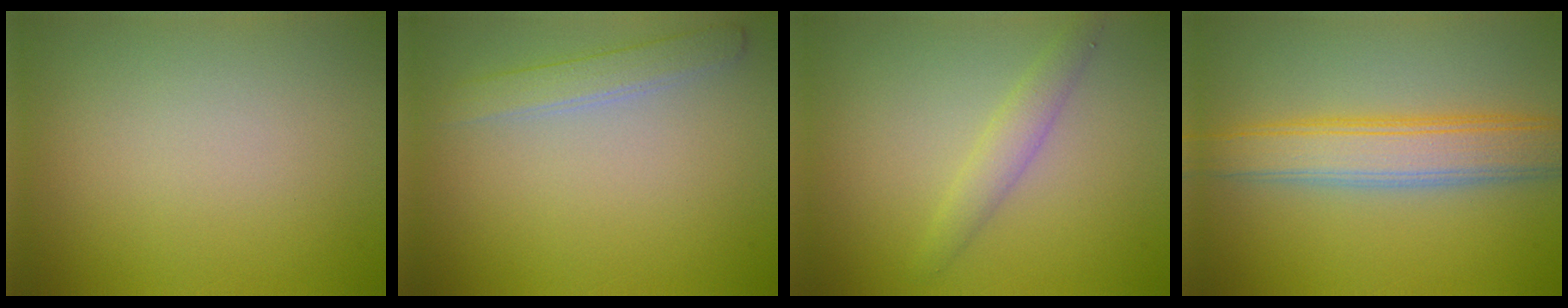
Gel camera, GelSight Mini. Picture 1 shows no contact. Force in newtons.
{"total": 2.3, "press": 2.3, "slide": 0.1}
{"total": 2.5, "press": 2.5, "slide": 0.1}
{"total": 5.6, "press": 5.6, "slide": 0.1}